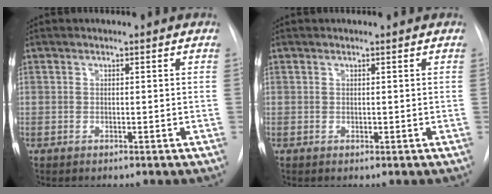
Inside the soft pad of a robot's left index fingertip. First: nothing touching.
{"total": 0.0}